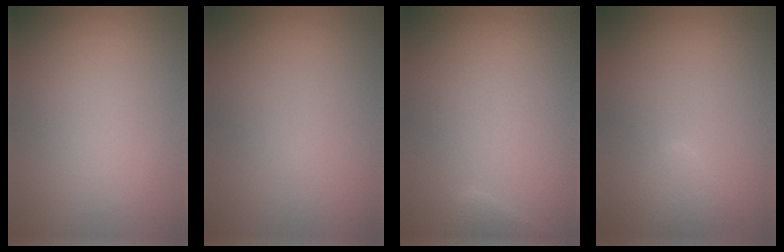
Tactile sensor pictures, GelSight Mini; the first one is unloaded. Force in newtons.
{"total": 0.0}
{"total": 0.9, "press": 0.9, "slide": 0.0}
{"total": 1.9, "press": 1.9, "slide": 0.1}